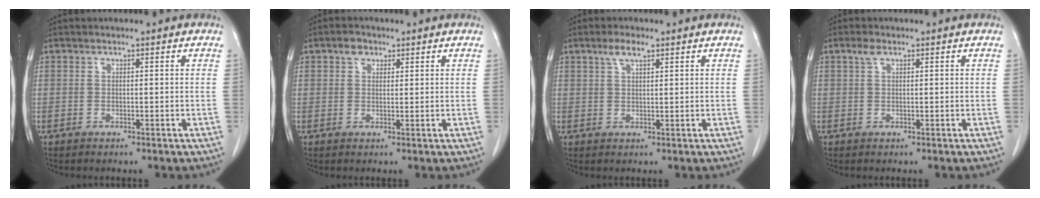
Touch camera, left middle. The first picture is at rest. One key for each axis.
{"total": 2.2, "fx": 1.3, "fy": 1.5, "fz": 0.9, "tx": -0.016, "ty": 0.006, "tz": 0.021}
{"total": 2.9, "fx": 1.9, "fy": 0.7, "fz": 2.1, "tx": -0.044, "ty": 0.006, "tz": 0.038}
{"total": 1.4, "fx": 0.8, "fy": 0.6, "fz": 0.9, "tx": -0.021, "ty": 0.010, "tz": 0.016}